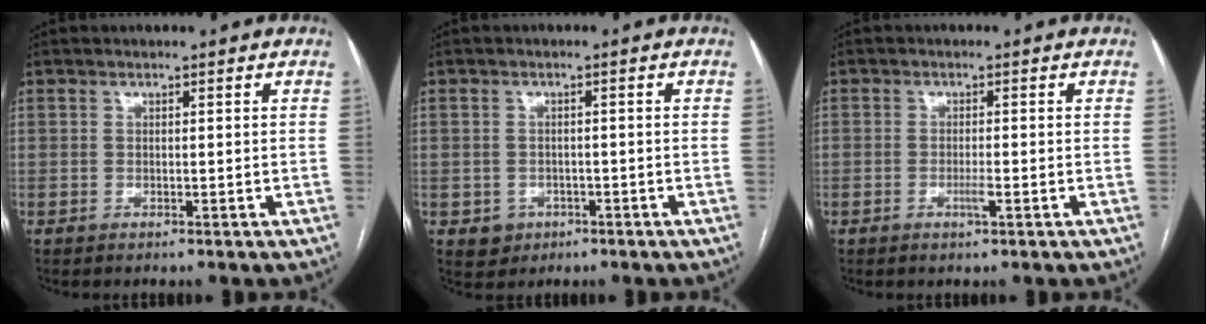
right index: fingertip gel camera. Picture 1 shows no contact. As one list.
[{"total": 3.0, "force": [-1.2, 2.7, 0.4], "torque": [0.002, 0.009, -0.007]}, {"total": 1.7, "force": [-0.7, 0.3, 1.5], "torque": [-0.026, -0.001, -0.011]}]